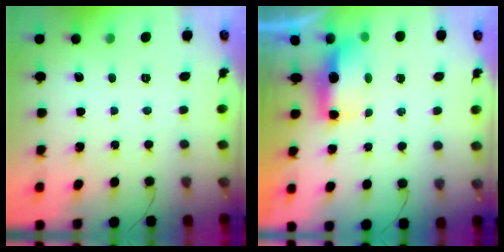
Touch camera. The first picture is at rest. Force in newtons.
{"total": 5.8, "press": 5.8, "slide": 0.4}